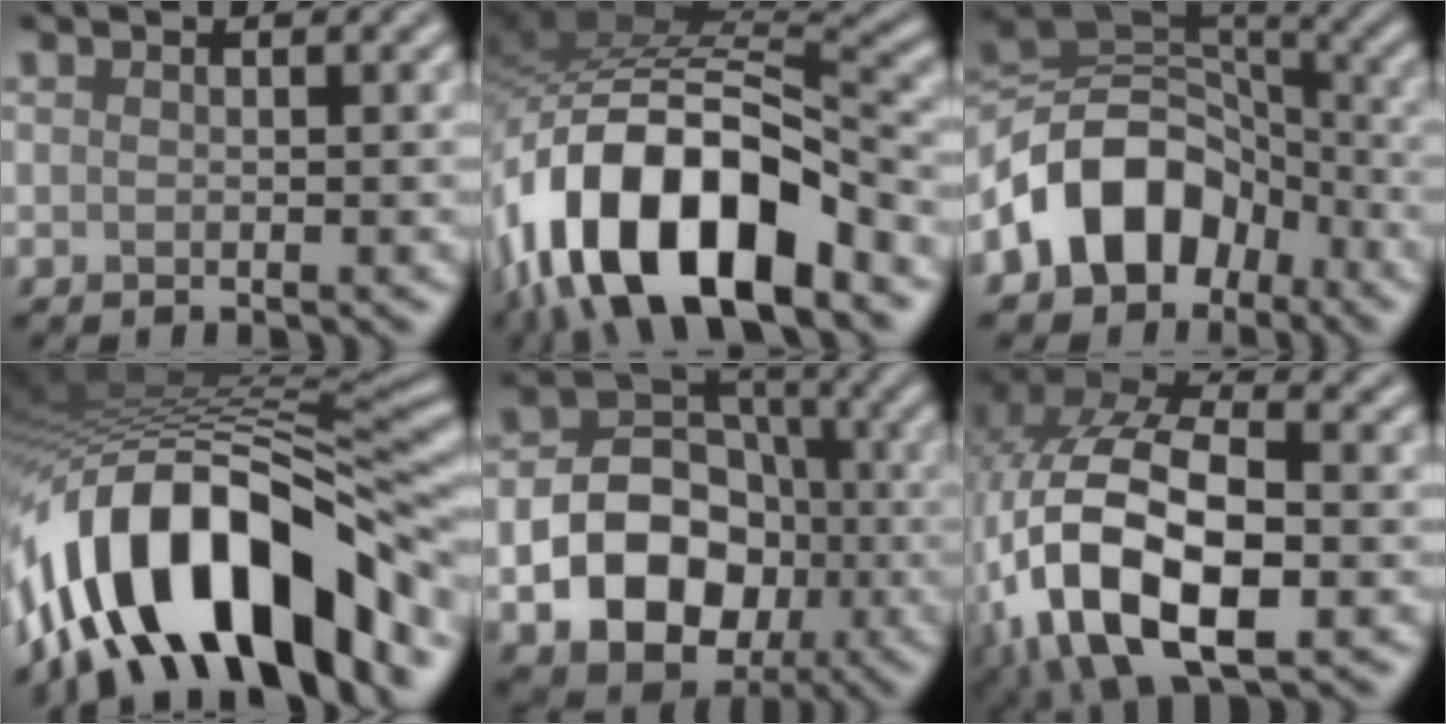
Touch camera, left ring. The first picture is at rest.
{"total": 14.8, "force": [-7.8, 6.9, 10.5], "torque": [-0.176, 0.004, -0.140]}
{"total": 9.8, "force": [-4.7, 7.1, 5.0], "torque": [-0.071, 0.013, -0.102]}
{"total": 16.2, "force": [-7.4, 7.4, 12.4], "torque": [-0.198, 0.029, -0.139]}
{"total": 10.4, "force": [-2.8, 7.8, 6.3], "torque": [-0.094, -0.010, -0.060]}
{"total": 13.7, "force": [-4.2, 7.4, 10.7], "torque": [-0.228, -0.010, -0.072]}